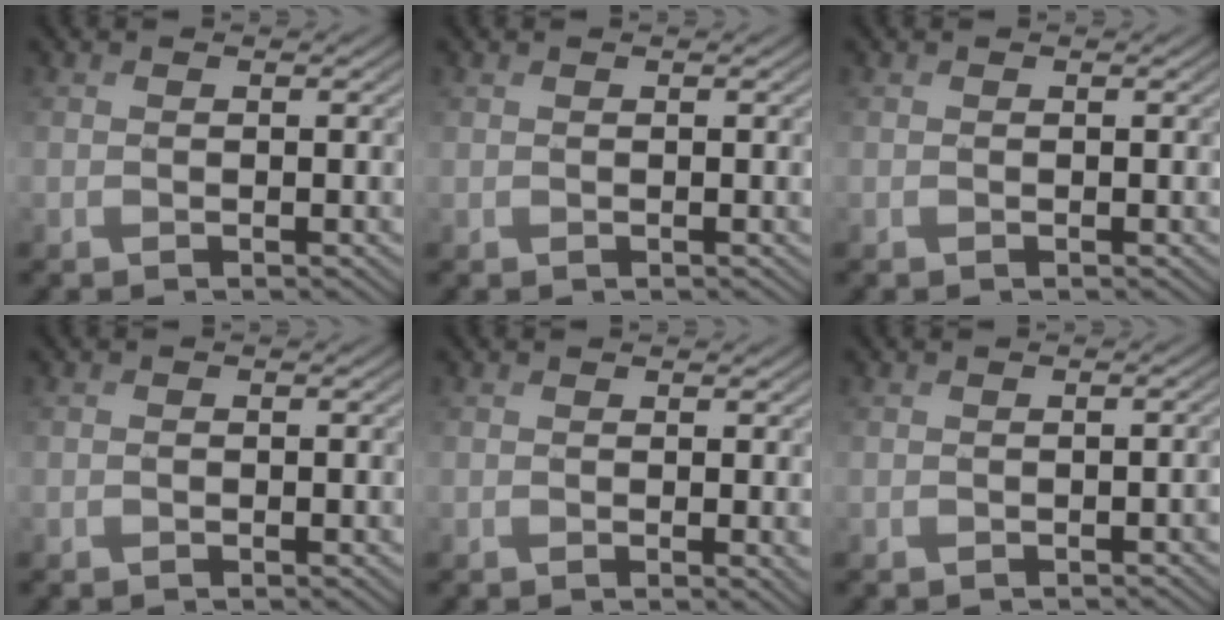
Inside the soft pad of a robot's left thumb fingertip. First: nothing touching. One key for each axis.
{"total": 0.0}
{"total": 0.0}
{"total": 1.0, "fx": -0.8, "fy": 0.5, "fz": 0.4, "tx": -0.002, "ty": -0.007, "tz": -0.015}
{"total": 1.0, "fx": 0.2, "fy": 0.1, "fz": 1.0, "tx": -0.014, "ty": -0.004, "tz": 0.000}
{"total": 1.2, "fx": -0.6, "fy": 0.2, "fz": 1.0, "tx": -0.012, "ty": 0.003, "tz": -0.009}